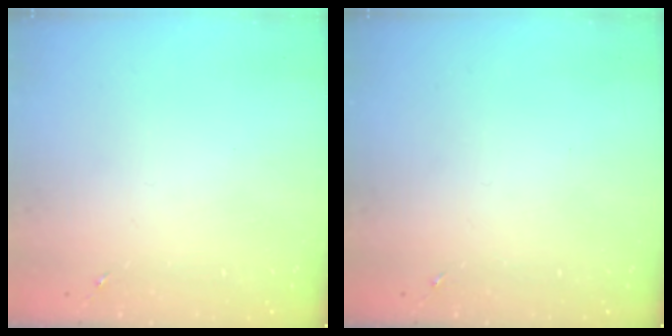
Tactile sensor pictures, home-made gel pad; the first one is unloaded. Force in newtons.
{"total": 0.0}